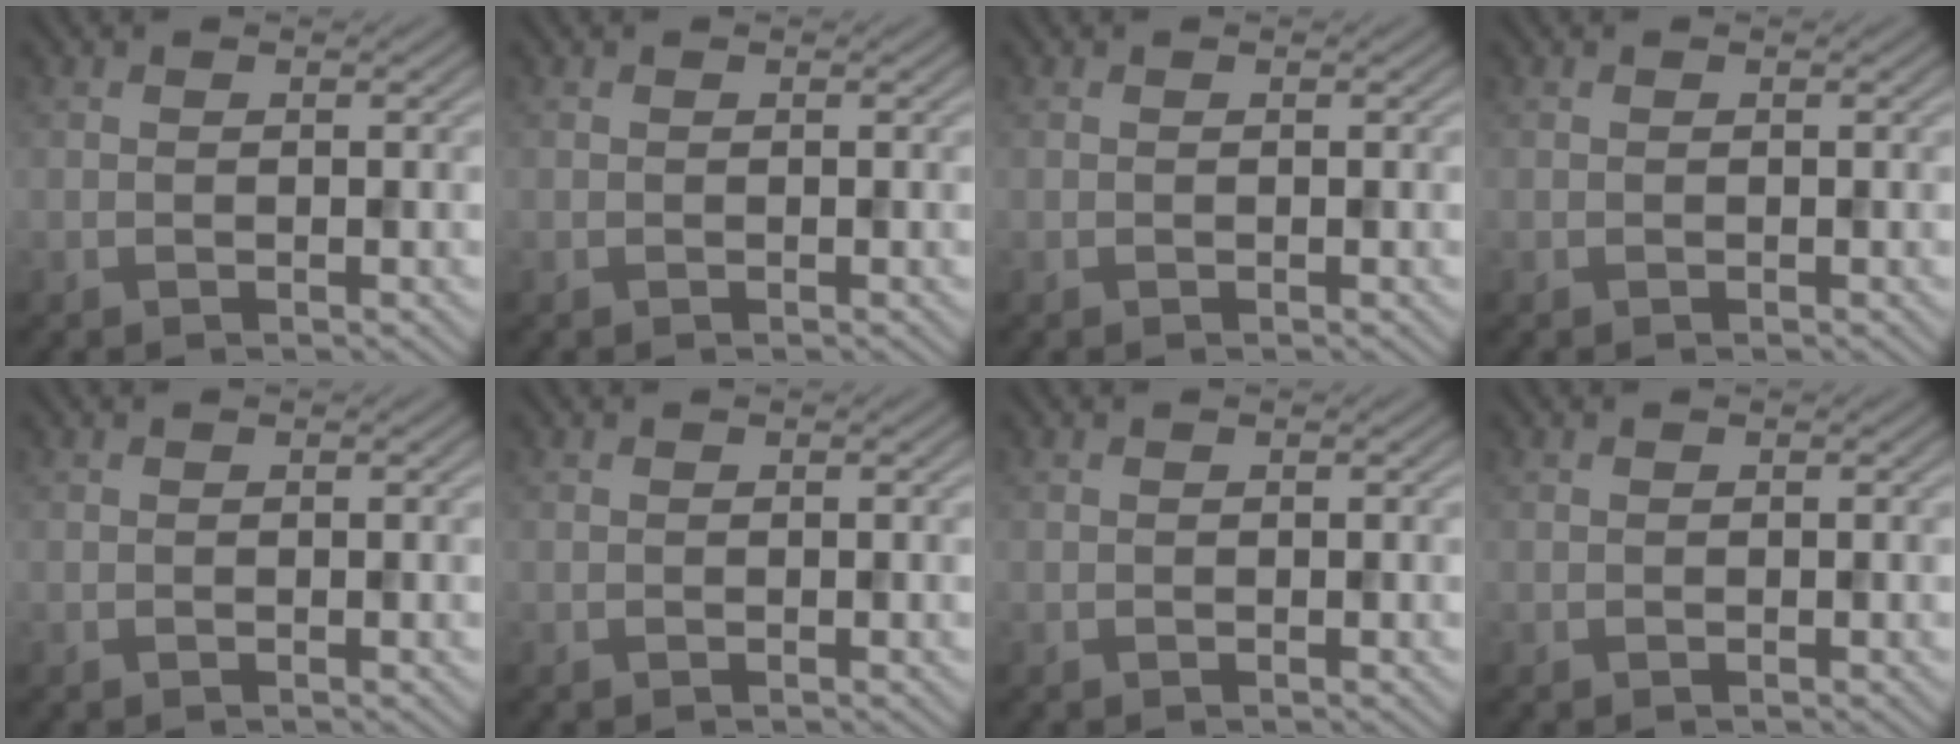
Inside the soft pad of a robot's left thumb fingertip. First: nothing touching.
{"total": 0.0}
{"total": 0.0}
{"total": 0.0}
{"total": 0.0}
{"total": 0.0}
{"total": 0.0}
{"total": 0.0}